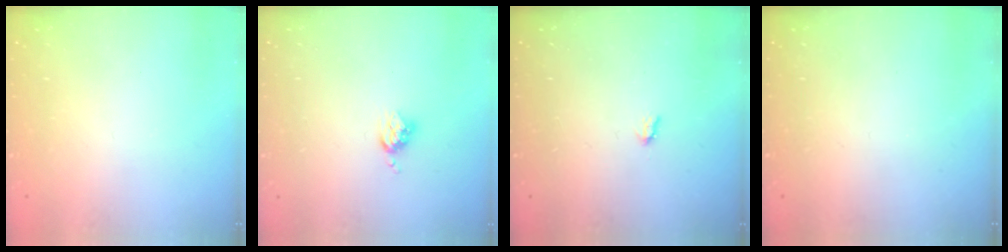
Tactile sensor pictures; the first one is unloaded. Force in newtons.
{"total": 3.5, "press": 3.5, "slide": 0.4}
{"total": 1.9, "press": 1.9, "slide": 0.3}
{"total": 0.0}